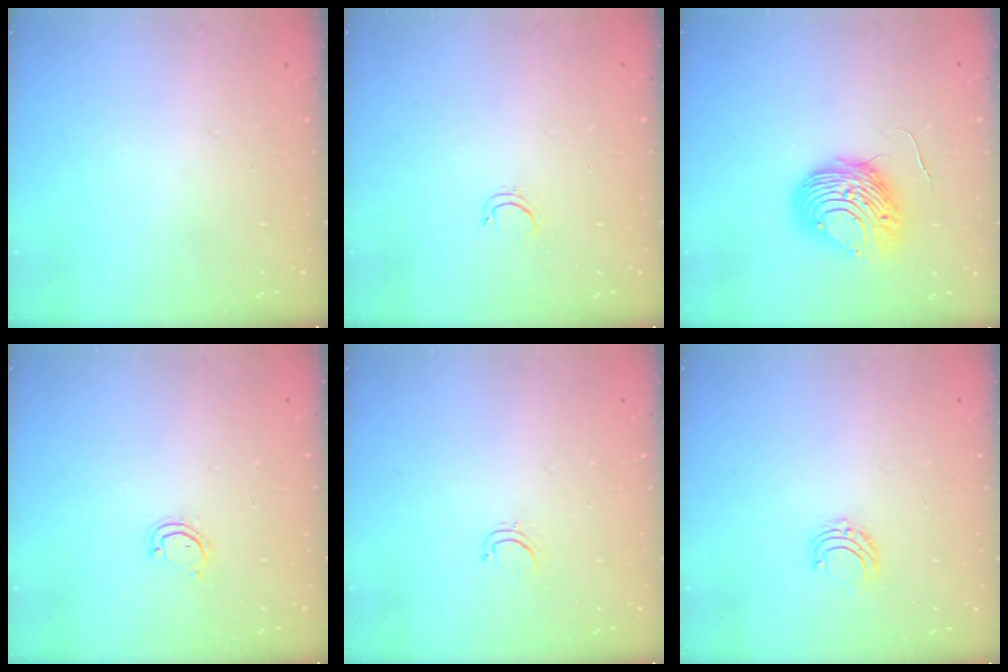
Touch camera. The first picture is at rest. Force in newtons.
{"total": 2.6, "press": 2.5, "slide": 0.4}
{"total": 9.7, "press": 9.6, "slide": 1.1}
{"total": 3.4, "press": 3.4, "slide": 0.2}
{"total": 3.3, "press": 3.2, "slide": 0.3}
{"total": 5.3, "press": 5.3, "slide": 0.5}